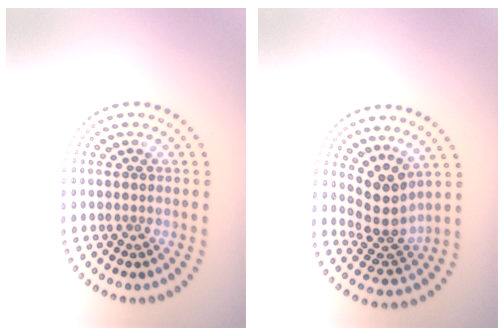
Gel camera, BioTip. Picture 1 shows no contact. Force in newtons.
{"total": 3.6, "press": 2.6, "slide": 2.5}